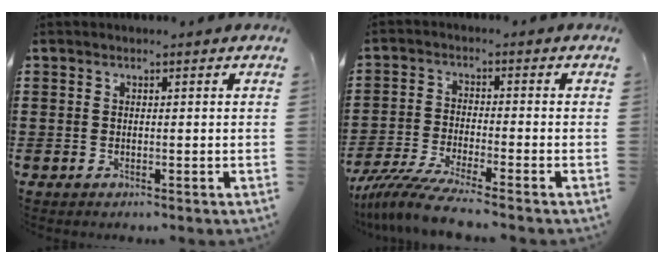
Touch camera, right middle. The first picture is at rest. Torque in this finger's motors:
{"motor_torque": [2.14, 0.00, 0.56, 0.19]}